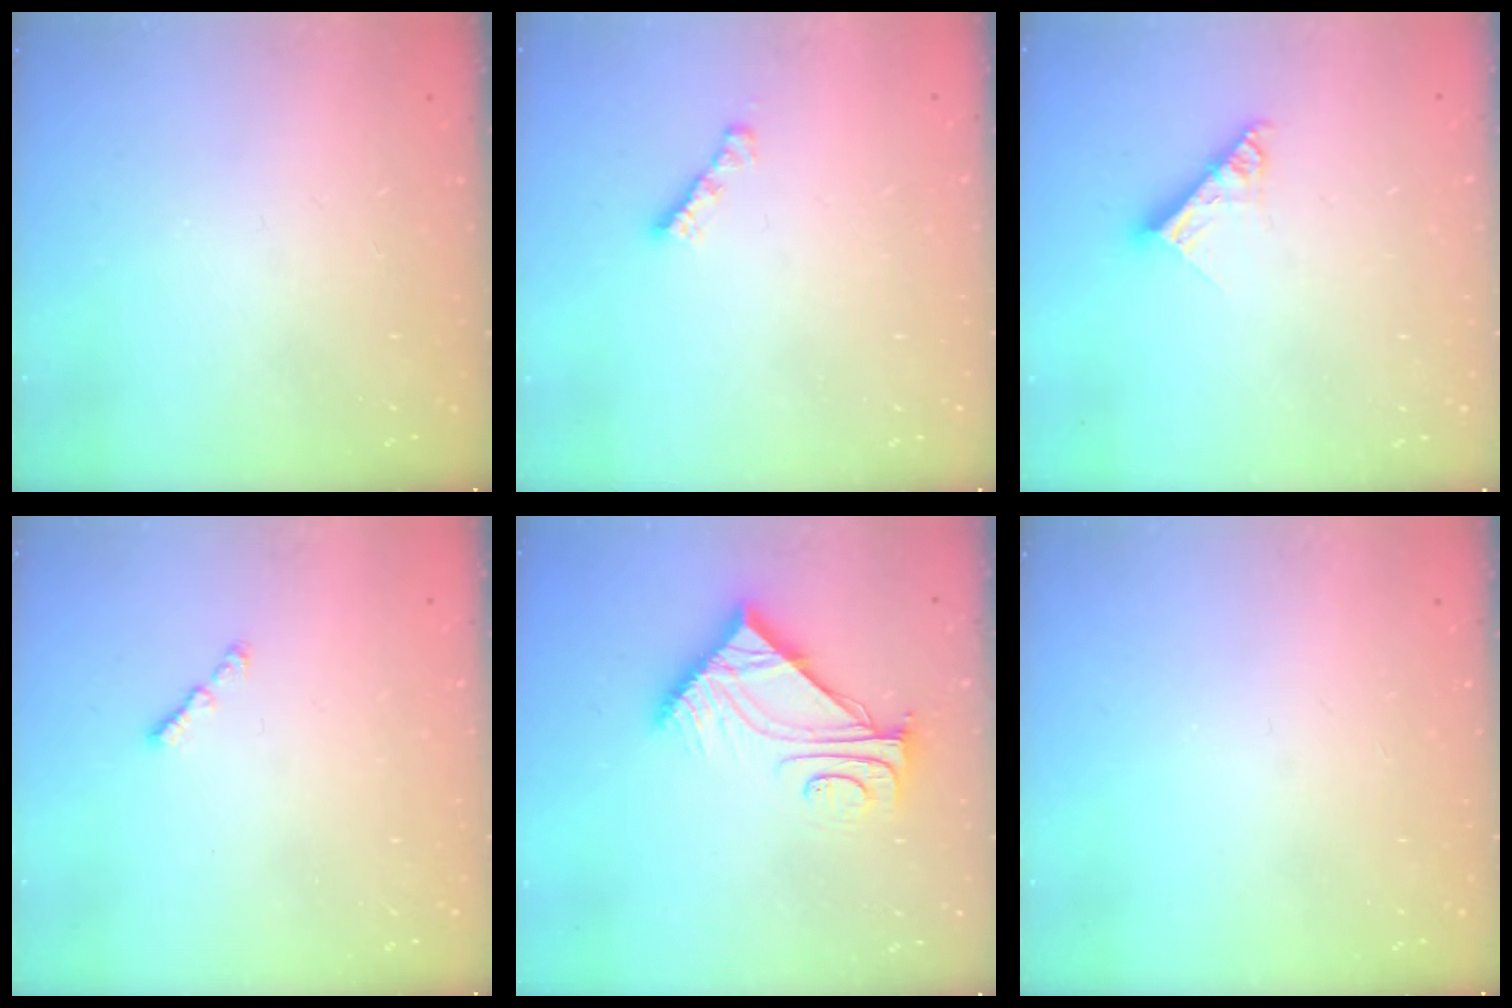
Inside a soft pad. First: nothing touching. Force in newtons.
{"total": 2.7, "press": 2.7, "slide": 0.3}
{"total": 8.6, "press": 8.6, "slide": 0.8}
{"total": 1.0, "press": 0.9, "slide": 0.5}
{"total": 10.3, "press": 10.2, "slide": 0.9}
{"total": 0.0}